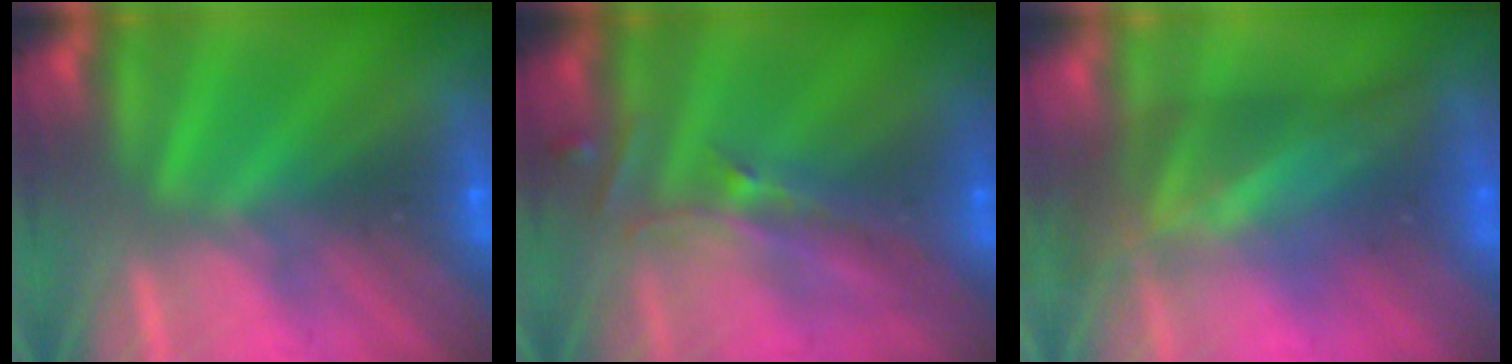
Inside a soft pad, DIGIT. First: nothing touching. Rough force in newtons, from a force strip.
{"total": 2.6}
{"total": 7.4}